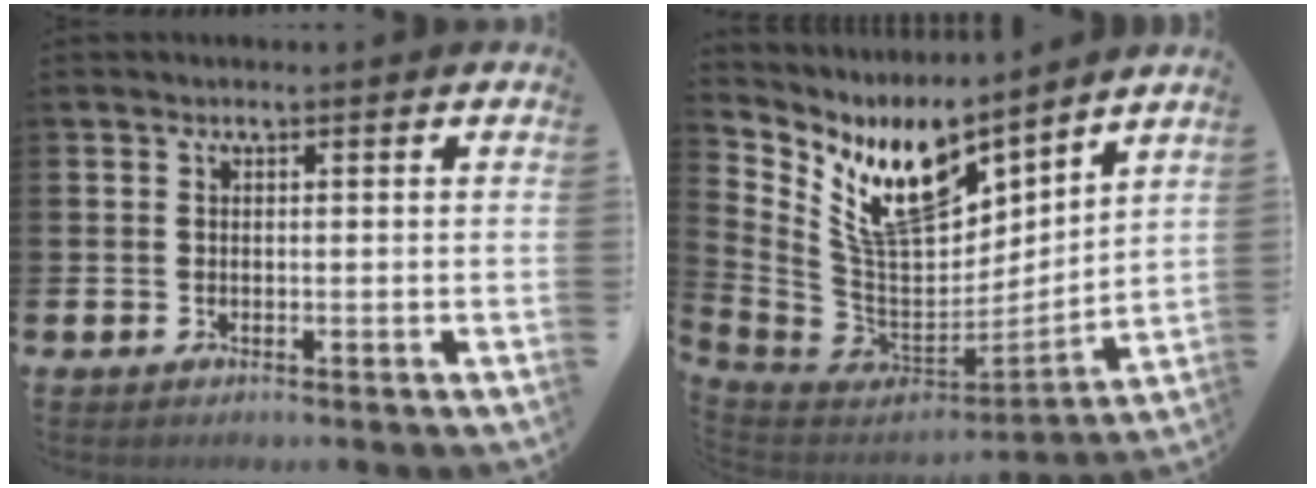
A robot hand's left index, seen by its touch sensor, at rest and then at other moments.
{"total": 11.8, "force": [8.0, 5.3, 6.8], "torque": [-0.167, -0.041, 0.147]}